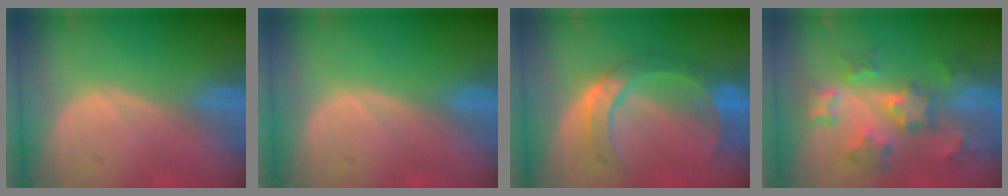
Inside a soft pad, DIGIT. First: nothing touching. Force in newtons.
{"total": 0.0}
{"total": 7.3, "press": 7.3, "slide": 0.2}
{"total": 8.8, "press": 7.9, "slide": 3.8}